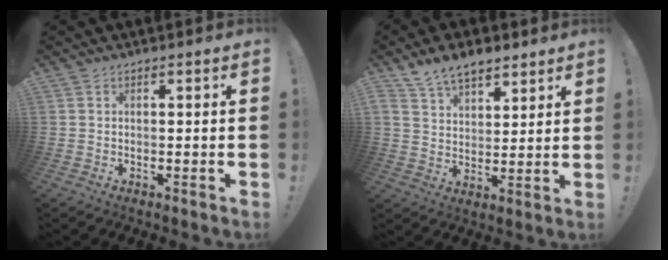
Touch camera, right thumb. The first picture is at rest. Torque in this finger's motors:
{"motor_torque": [1.37, 1.38, 0.07, 0.06, 0.12]}